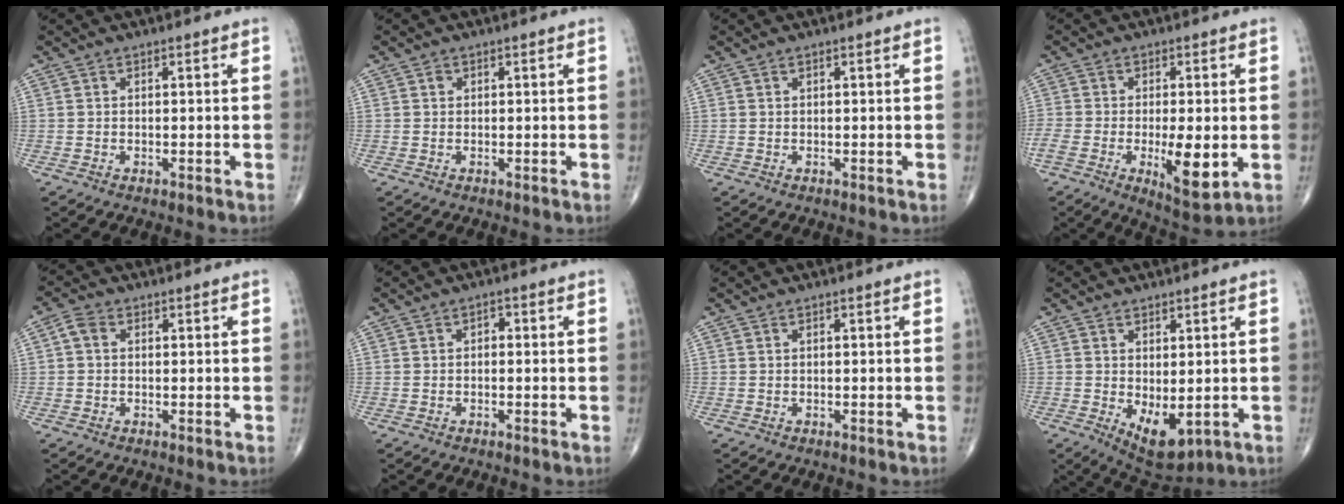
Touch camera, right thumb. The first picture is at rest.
{"total": 0.7, "force": [0.2, 0.6, 0.3], "torque": [-0.001, 0.000, 0.004]}
{"total": 0.0}
{"total": 12.4, "force": [-3.1, 4.7, 11.1], "torque": [-0.198, -0.014, -0.044]}
{"total": 2.6, "force": [0.3, 2.0, 1.7], "torque": [-0.029, 0.010, 0.003]}
{"total": 1.0, "force": [-0.2, 0.8, 0.6], "torque": [-0.001, 0.003, -0.008]}
{"total": 0.0}
{"total": 7.5, "force": [-1.2, 3.8, 6.4], "torque": [-0.087, -0.012, 0.001]}